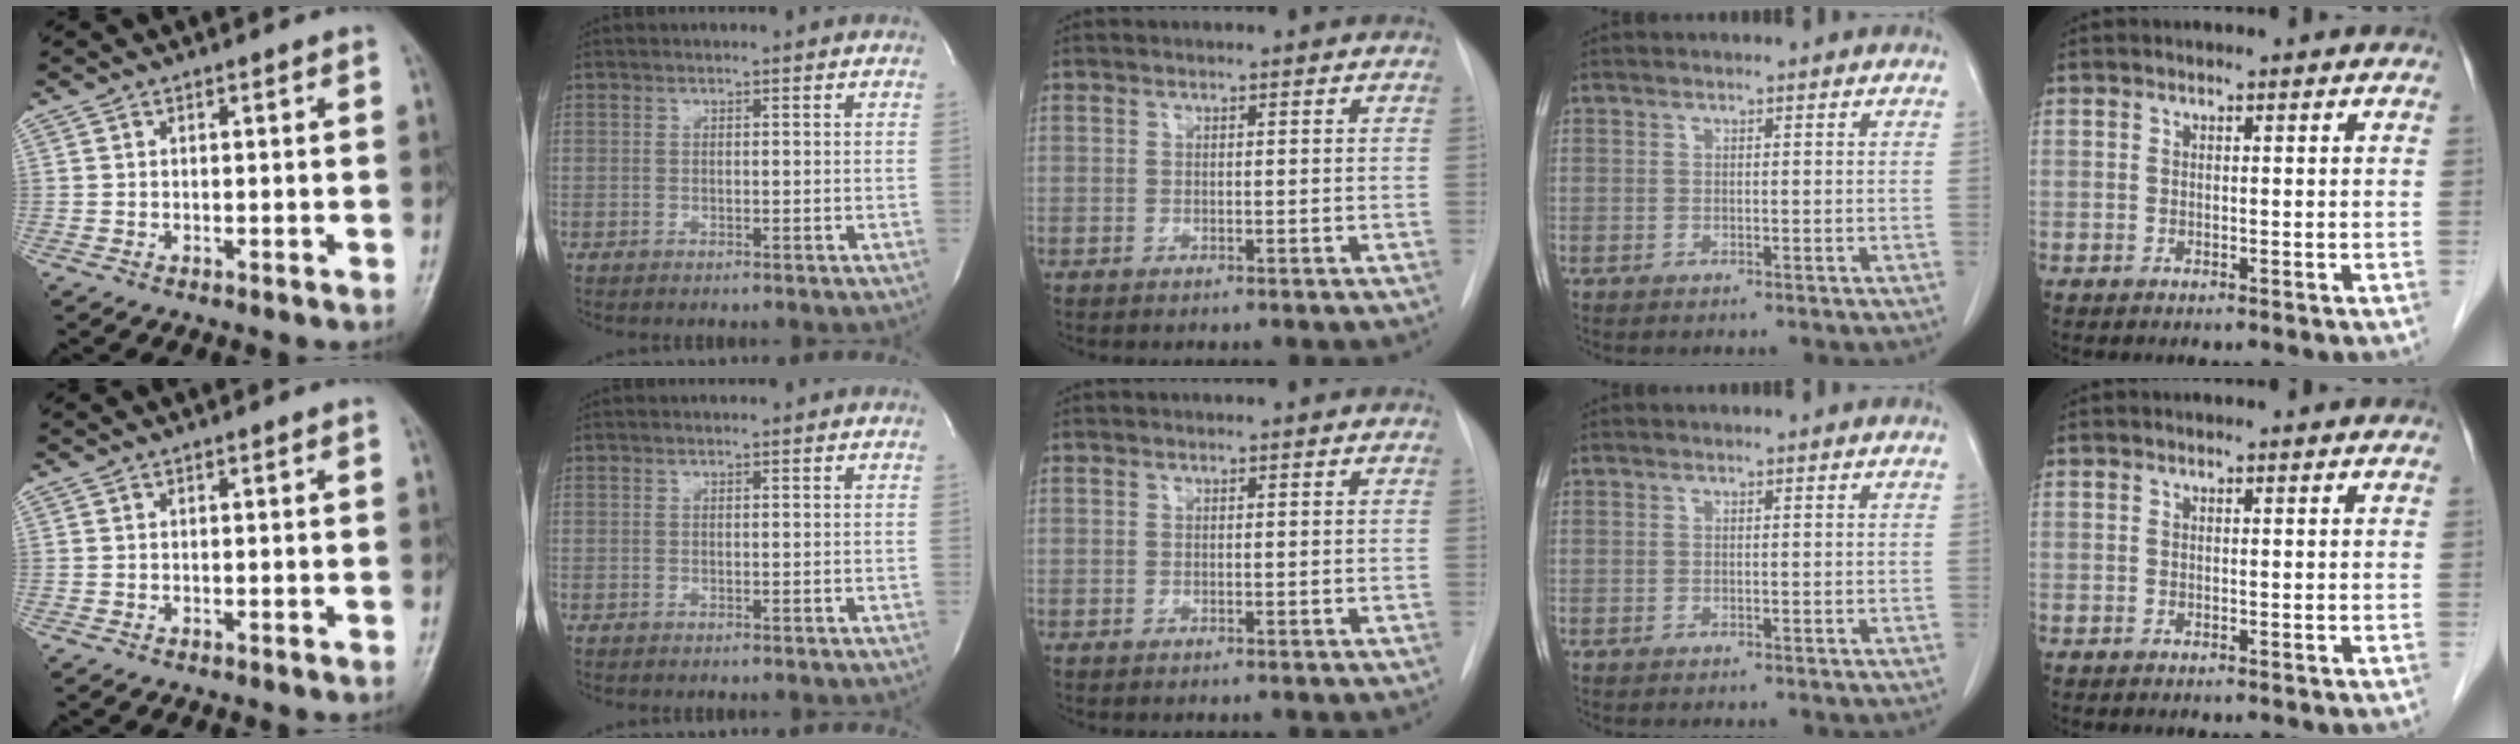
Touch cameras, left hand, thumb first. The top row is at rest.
{}